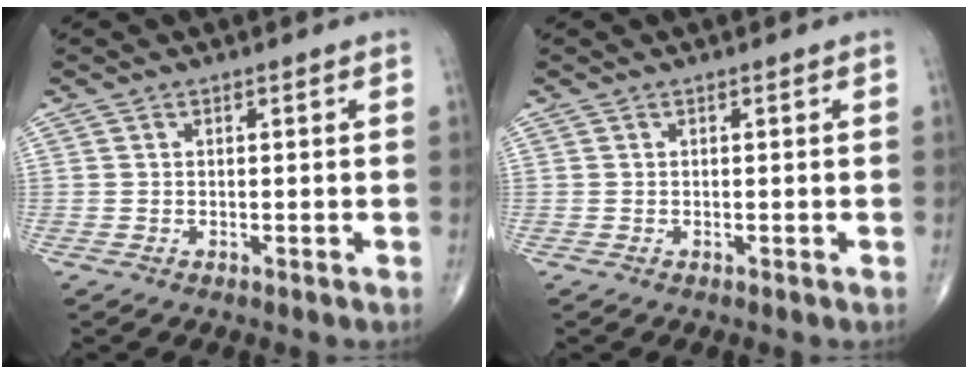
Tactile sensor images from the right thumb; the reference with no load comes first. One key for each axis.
{"total": 0.0}